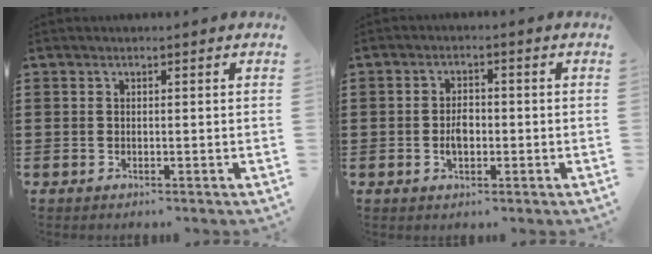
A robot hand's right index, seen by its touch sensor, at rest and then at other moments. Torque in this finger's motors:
{"motor_torque": [2.14, 0.00, 0.36, 0.10]}